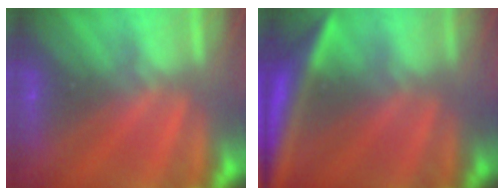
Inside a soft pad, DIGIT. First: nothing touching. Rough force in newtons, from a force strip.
{"total": 5.8}